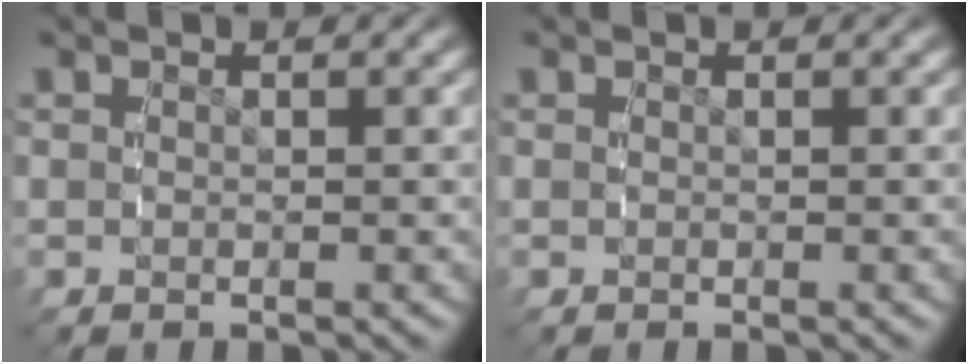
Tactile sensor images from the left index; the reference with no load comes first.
{"total": 0.0}